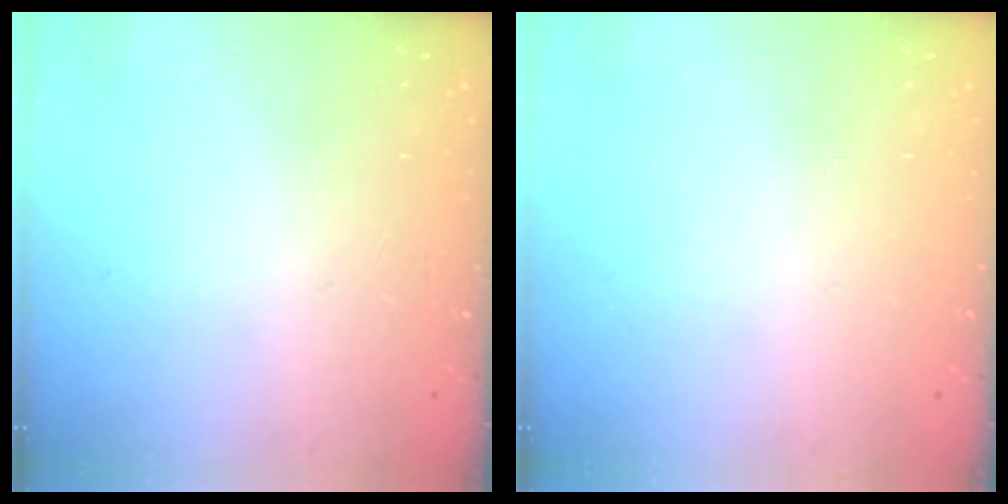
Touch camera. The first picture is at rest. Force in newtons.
{"total": 0.0}